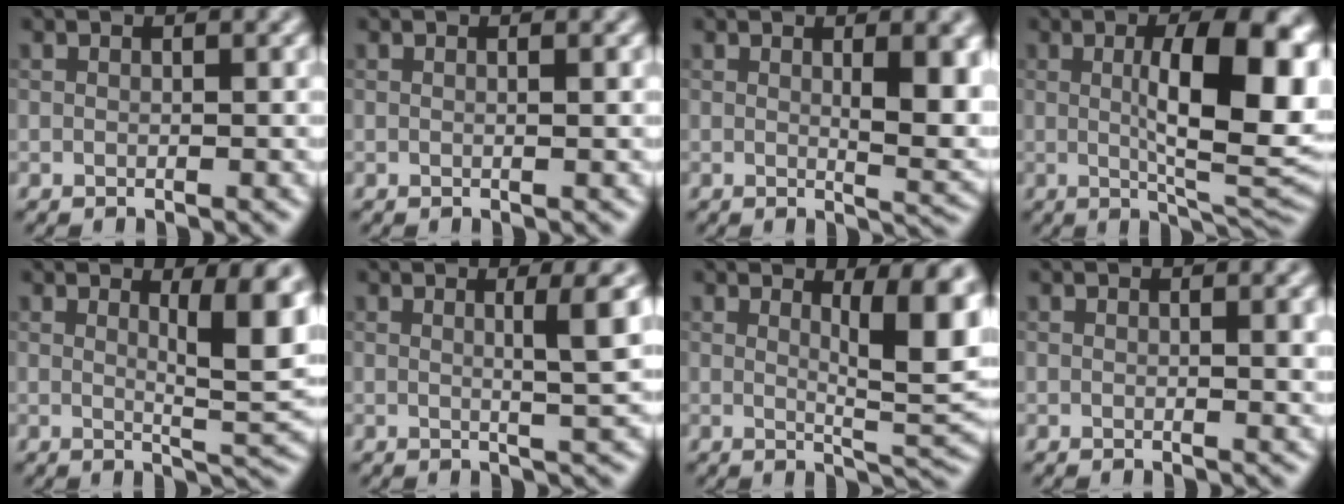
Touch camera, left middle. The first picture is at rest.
{"total": 0.7, "force": [0.1, 0.2, 0.6], "torque": [-0.006, 0.001, -0.003]}
{"total": 5.3, "force": [1.1, 1.5, 5.0], "torque": [-0.063, -0.006, 0.023]}
{"total": 11.3, "force": [1.1, 3.4, 10.7], "torque": [-0.146, -0.001, 0.021]}
{"total": 6.5, "force": [1.9, 1.6, 6.0], "torque": [-0.077, -0.011, 0.032]}
{"total": 4.0, "force": [0.9, 0.6, 3.8], "torque": [-0.051, 0.003, 0.010]}
{"total": 7.2, "force": [2.2, 2.0, 6.6], "torque": [-0.087, -0.011, 0.037]}
{"total": 1.5, "force": [0.3, 0.4, 1.4], "torque": [-0.015, -0.001, 0.003]}